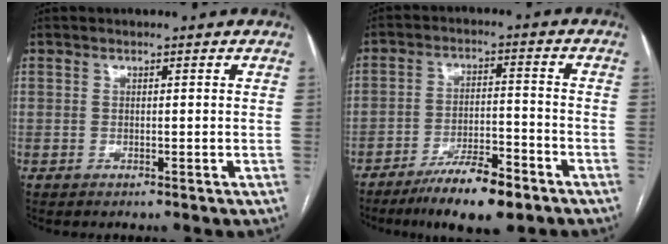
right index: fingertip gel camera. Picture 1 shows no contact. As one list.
[{"total": 10.2, "force": [-7.2, 2.2, 6.9], "torque": [-0.114, -0.009, -0.121]}]